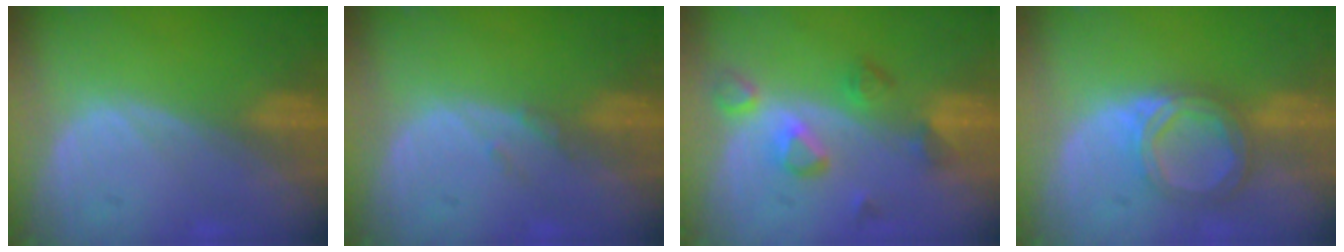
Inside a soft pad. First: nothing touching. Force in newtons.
{"total": 1.0, "press": 1.0, "slide": 0.2}
{"total": 5.5, "press": 5.5, "slide": 0.7}
{"total": 5.6, "press": 5.2, "slide": 1.9}